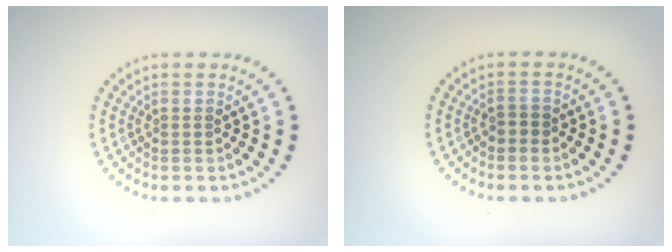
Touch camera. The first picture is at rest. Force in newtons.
{"total": 0.9, "press": 0.9, "slide": 0.4}